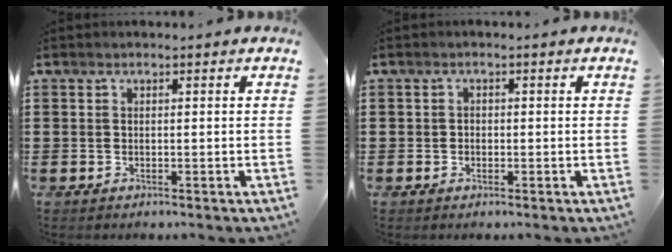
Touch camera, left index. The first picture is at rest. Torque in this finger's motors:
{"motor_torque": [-0.69, 0.86, -0.09, -0.01]}